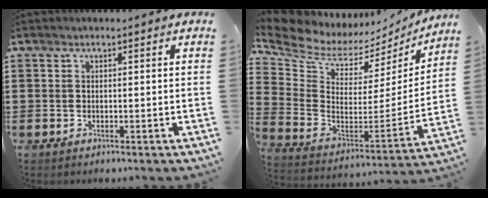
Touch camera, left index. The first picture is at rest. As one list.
[{"total": 6.0, "force": [5.0, 2.9, 1.7], "torque": [-0.071, -0.049, 0.082]}]